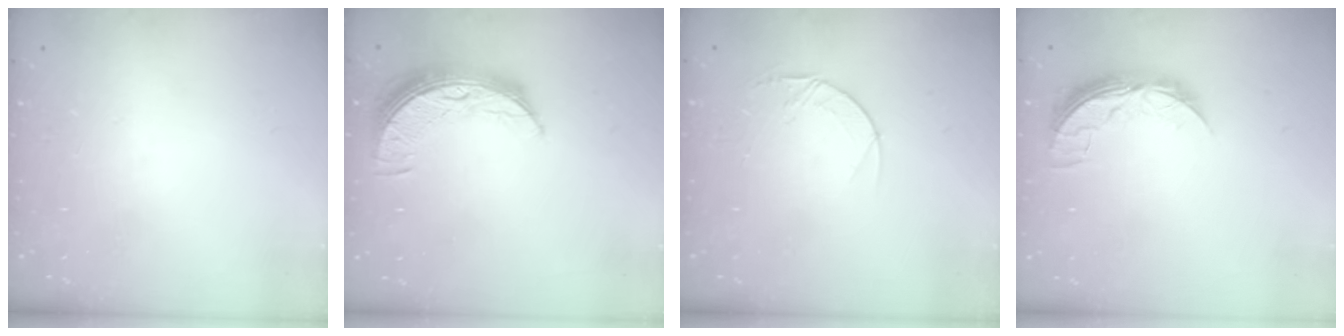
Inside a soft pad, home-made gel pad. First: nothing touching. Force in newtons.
{"total": 9.4, "press": 9.4, "slide": 0.7}
{"total": 4.6, "press": 4.6, "slide": 0.4}
{"total": 7.8, "press": 7.8, "slide": 0.4}